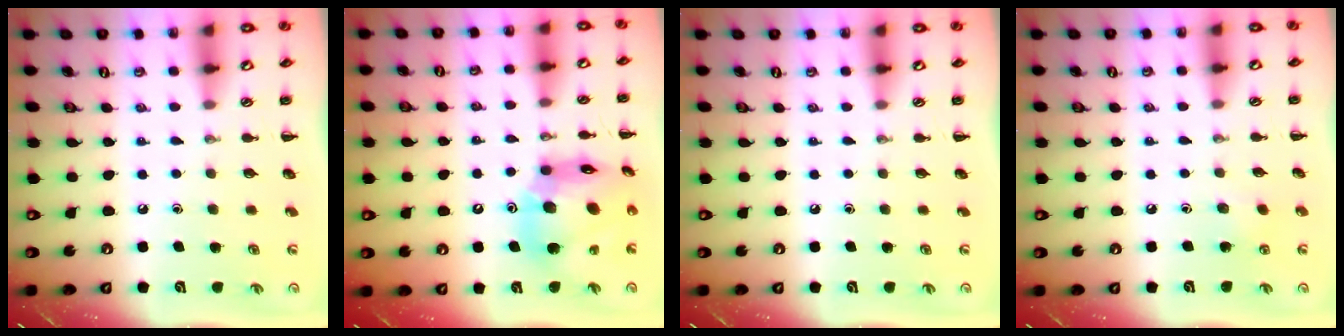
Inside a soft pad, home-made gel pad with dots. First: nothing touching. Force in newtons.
{"total": 16.4, "press": 15.8, "slide": 4.5}
{"total": 0.0}
{"total": 3.6, "press": 3.5, "slide": 1.1}